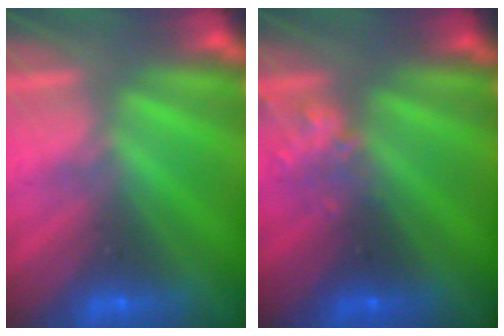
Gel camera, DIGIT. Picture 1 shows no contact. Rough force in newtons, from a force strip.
{"total": 2.4}